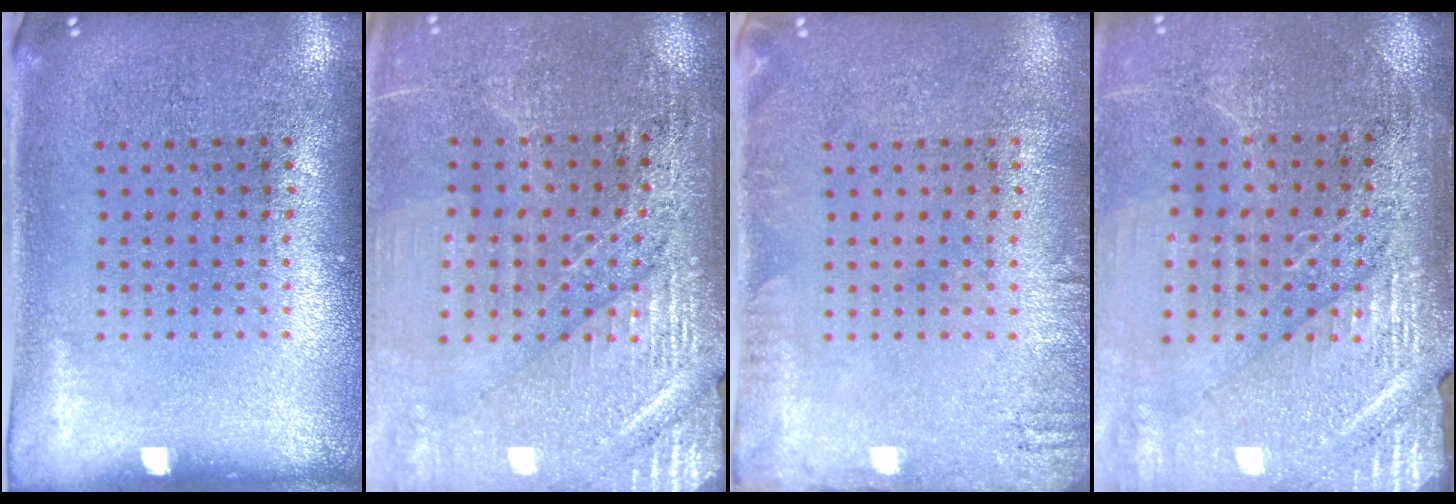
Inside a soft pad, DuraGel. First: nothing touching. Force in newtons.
{"total": 3.3, "press": 3.3, "slide": 0.0}
{"total": 1.5, "press": 1.5, "slide": 0.2}
{"total": 3.2, "press": 3.1, "slide": 0.6}